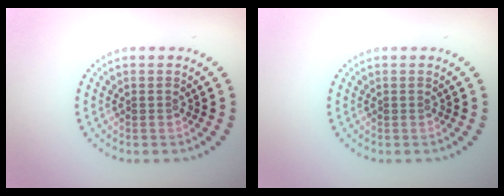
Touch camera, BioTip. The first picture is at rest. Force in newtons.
{"total": 0.0}